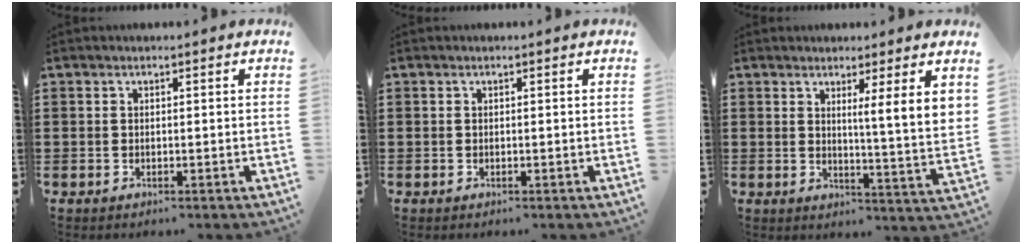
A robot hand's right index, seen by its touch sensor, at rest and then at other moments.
{"total": 0.0}
{"total": 5.3, "force": [3.6, -1.3, 3.7], "torque": [-0.058, -0.036, 0.054]}